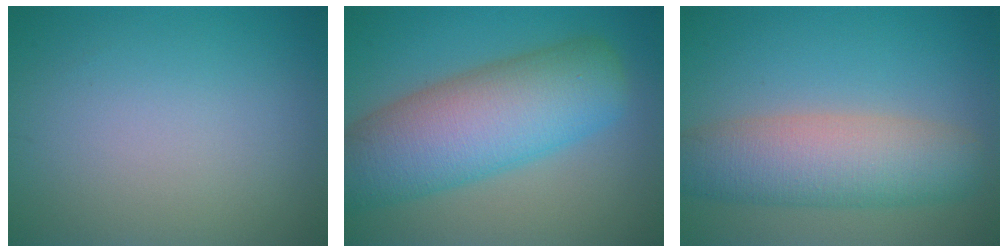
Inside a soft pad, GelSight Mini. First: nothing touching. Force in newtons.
{"total": 10.4, "press": 10.3, "slide": 0.7}
{"total": 7.1, "press": 7.1, "slide": 0.5}